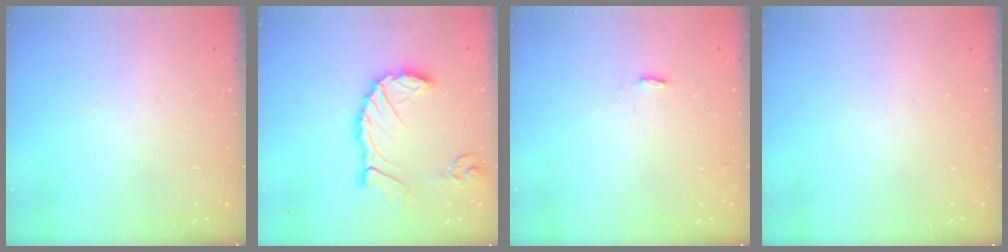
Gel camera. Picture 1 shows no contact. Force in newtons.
{"total": 14.8, "press": 14.7, "slide": 1.6}
{"total": 2.1, "press": 2.0, "slide": 0.4}
{"total": 0.0}